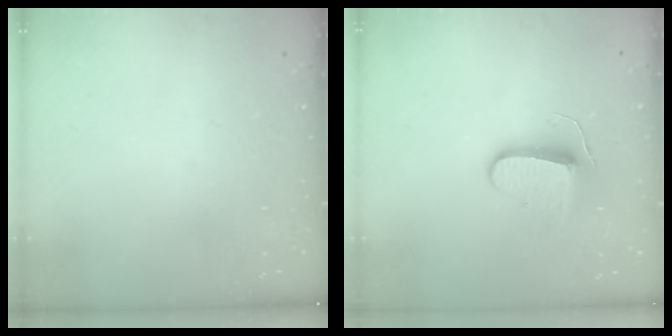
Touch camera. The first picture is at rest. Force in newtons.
{"total": 8.7, "press": 8.7, "slide": 0.5}